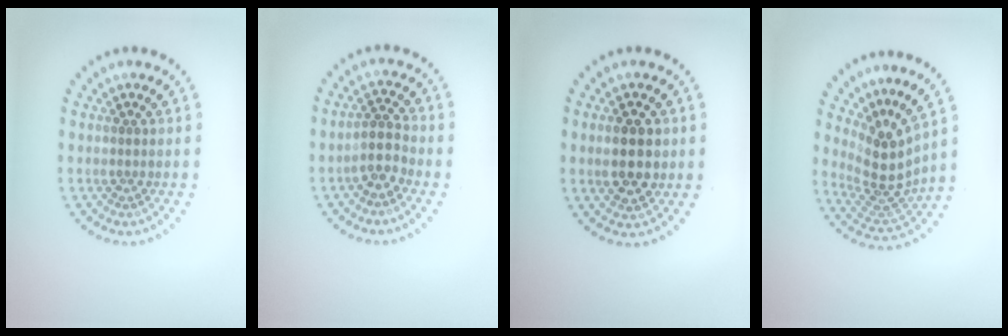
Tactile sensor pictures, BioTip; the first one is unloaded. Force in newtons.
{"total": 2.4, "press": 2.0, "slide": 1.4}
{"total": 3.8, "press": 3.8, "slide": 0.3}
{"total": 4.1, "press": 2.9, "slide": 2.9}